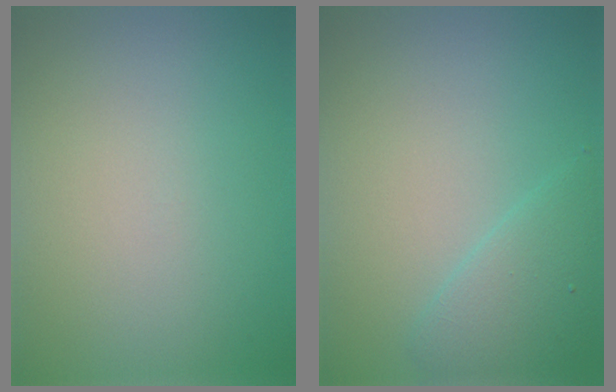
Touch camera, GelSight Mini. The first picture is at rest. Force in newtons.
{"total": 2.6, "press": 2.6, "slide": 0.2}